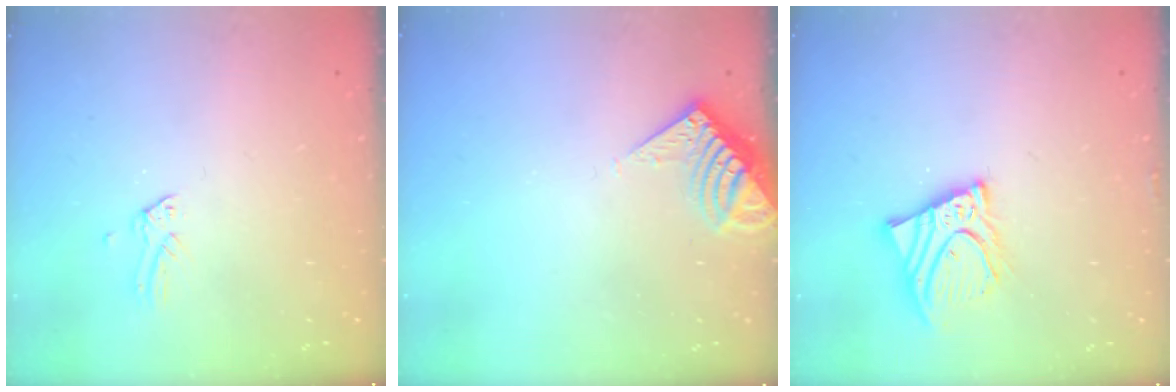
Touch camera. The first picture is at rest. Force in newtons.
{"total": 6.7, "press": 6.6, "slide": 0.8}
{"total": 11.0, "press": 10.8, "slide": 1.7}